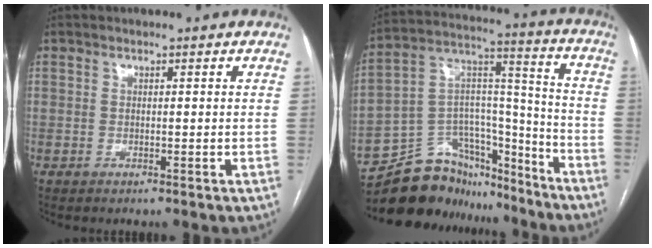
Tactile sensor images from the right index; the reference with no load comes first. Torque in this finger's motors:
{"motor_torque": [-1.04, -0.85, -1.05, -0.21]}